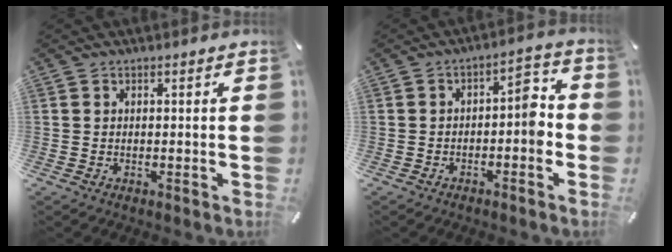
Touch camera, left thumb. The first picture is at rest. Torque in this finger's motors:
{"motor_torque": [0.41, 1.57, 0.24, -0.08, 0.14]}